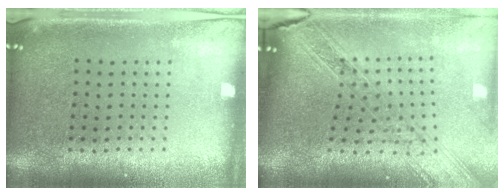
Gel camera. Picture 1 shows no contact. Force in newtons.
{"total": 2.2, "press": 1.9, "slide": 1.1}